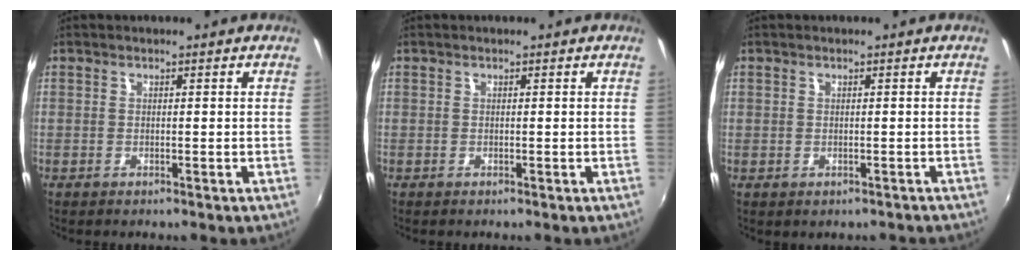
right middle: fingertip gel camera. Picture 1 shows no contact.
{"total": 0.0}
{"total": 2.1, "force": [-0.6, 2.0, 0.2], "torque": [0.008, 0.010, -0.001]}